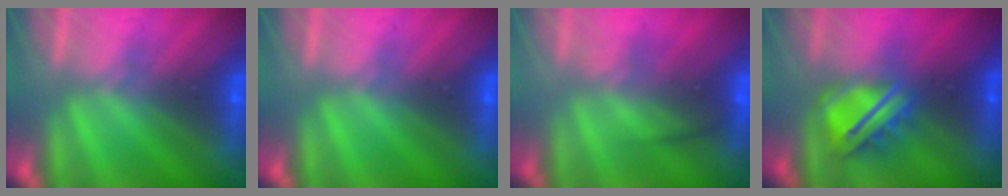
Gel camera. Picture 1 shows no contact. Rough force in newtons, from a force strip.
{"total": 0.0}
{"total": 2.4}
{"total": 5.4}